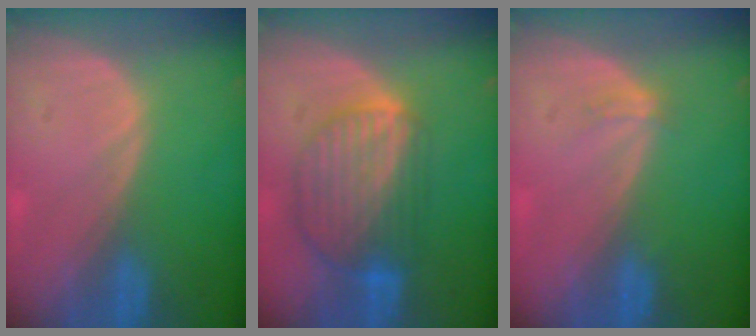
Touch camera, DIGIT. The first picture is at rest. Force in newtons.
{"total": 8.7, "press": 7.7, "slide": 4.1}
{"total": 1.5, "press": 1.1, "slide": 1.0}